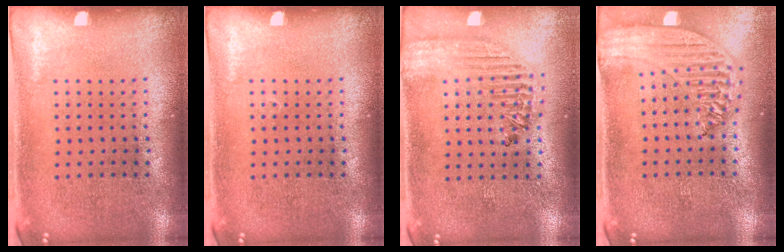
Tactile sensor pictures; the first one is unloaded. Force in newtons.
{"total": 0.0}
{"total": 1.8, "press": 1.7, "slide": 0.7}
{"total": 1.8, "press": 1.7, "slide": 0.6}